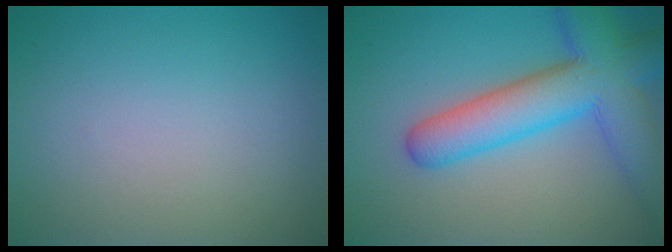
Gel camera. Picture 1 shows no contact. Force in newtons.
{"total": 9.0, "press": 9.0, "slide": 0.3}